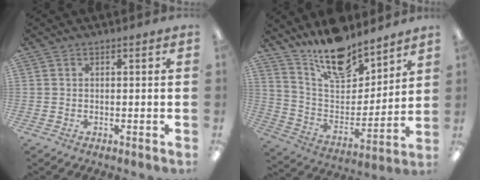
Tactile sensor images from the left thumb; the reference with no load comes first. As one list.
[{"total": 17.1, "force": [14.0, 6.9, 7.1], "torque": [-0.126, -0.100, 0.247]}]